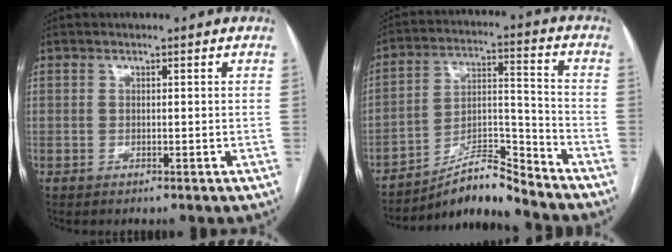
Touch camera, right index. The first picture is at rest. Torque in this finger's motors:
{"motor_torque": [-0.12, -0.19, -0.15, -0.06]}